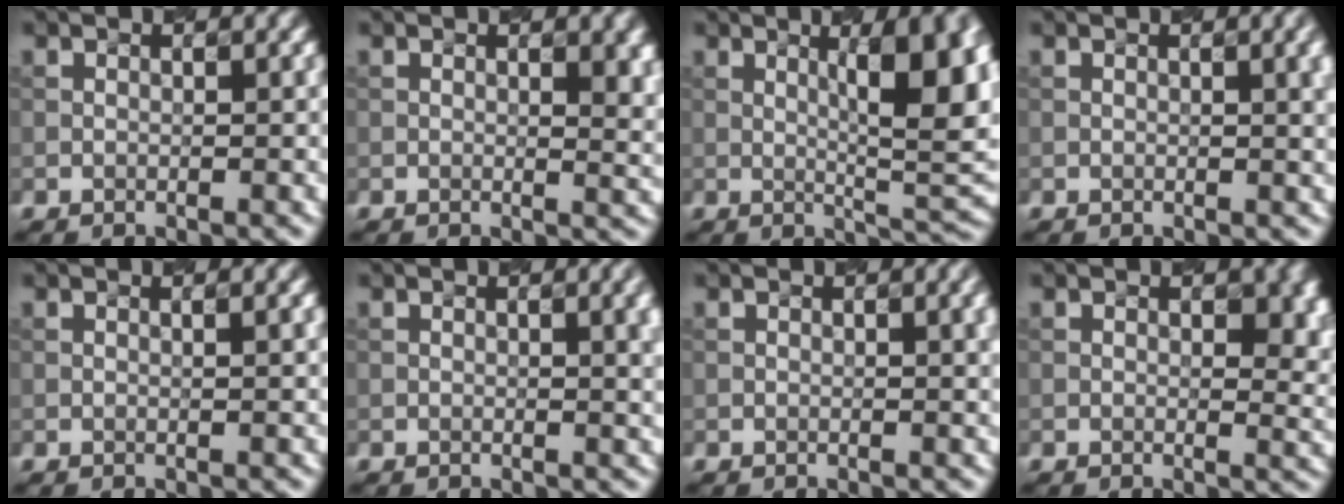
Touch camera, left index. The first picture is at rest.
{"total": 4.6, "force": [1.3, 2.0, 3.9], "torque": [-0.026, 0.006, 0.024]}
{"total": 10.3, "force": [2.0, 3.0, 9.7], "torque": [-0.116, 0.004, 0.037]}
{"total": 3.7, "force": [1.0, 1.4, 3.3], "torque": [-0.027, 0.012, 0.012]}
{"total": 1.4, "force": [0.3, 0.5, 1.3], "torque": [-0.017, 0.003, -0.001]}
{"total": 4.0, "force": [1.0, 1.5, 3.6], "torque": [-0.028, 0.013, 0.013]}
{"total": 2.9, "force": [0.9, 1.0, 2.5], "torque": [-0.021, 0.006, 0.010]}
{"total": 3.9, "force": [1.2, 1.8, 3.3], "torque": [-0.033, -0.004, 0.026]}